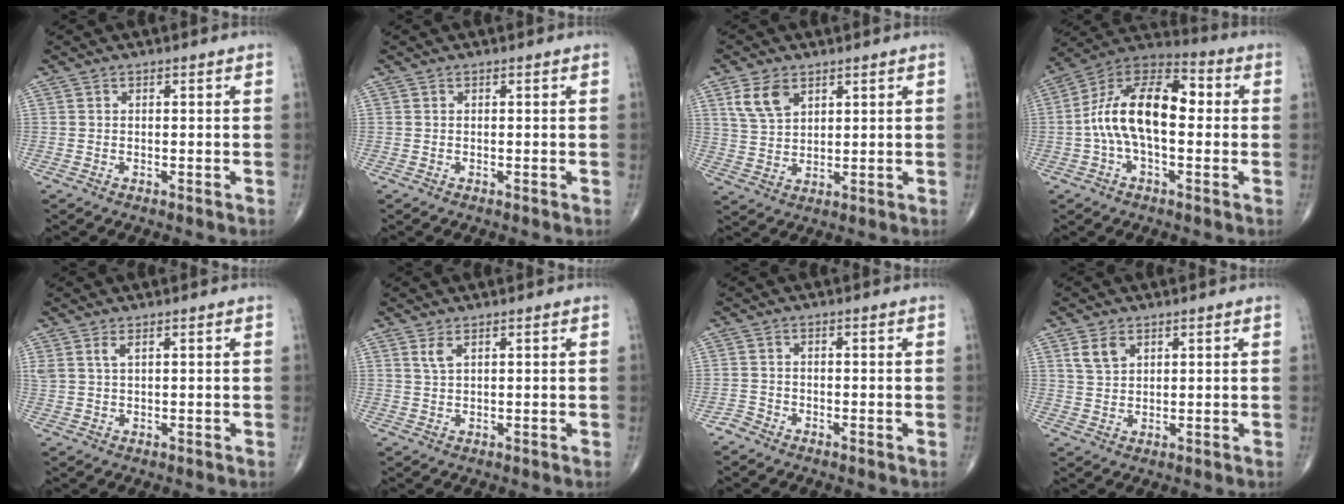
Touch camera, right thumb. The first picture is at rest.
{"total": 0.0}
{"total": 6.5, "force": [3.4, 3.9, 3.9], "torque": [-0.067, -0.010, 0.072]}
{"total": 16.6, "force": [0.1, 8.6, 14.2], "torque": [-0.245, 0.046, -0.011]}
{"total": 2.1, "force": [1.2, 0.7, 1.6], "torque": [-0.040, 0.005, 0.031]}
{"total": 2.0, "force": [1.1, 0.7, 1.5], "torque": [-0.033, -0.001, 0.028]}
{"total": 1.4, "force": [-1.3, 0.6, -0.1], "torque": [0.004, -0.002, -0.031]}
{"total": 4.1, "force": [2.1, 2.7, 2.3], "torque": [-0.037, -0.007, 0.047]}